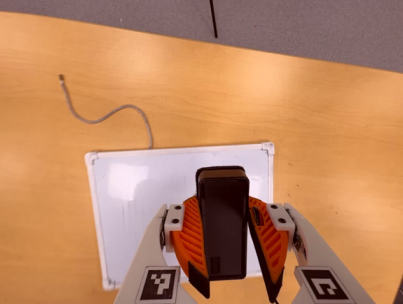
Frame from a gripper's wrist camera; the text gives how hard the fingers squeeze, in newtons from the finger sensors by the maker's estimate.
{"total": 9.2, "left": 9.0, "right": 9.4}